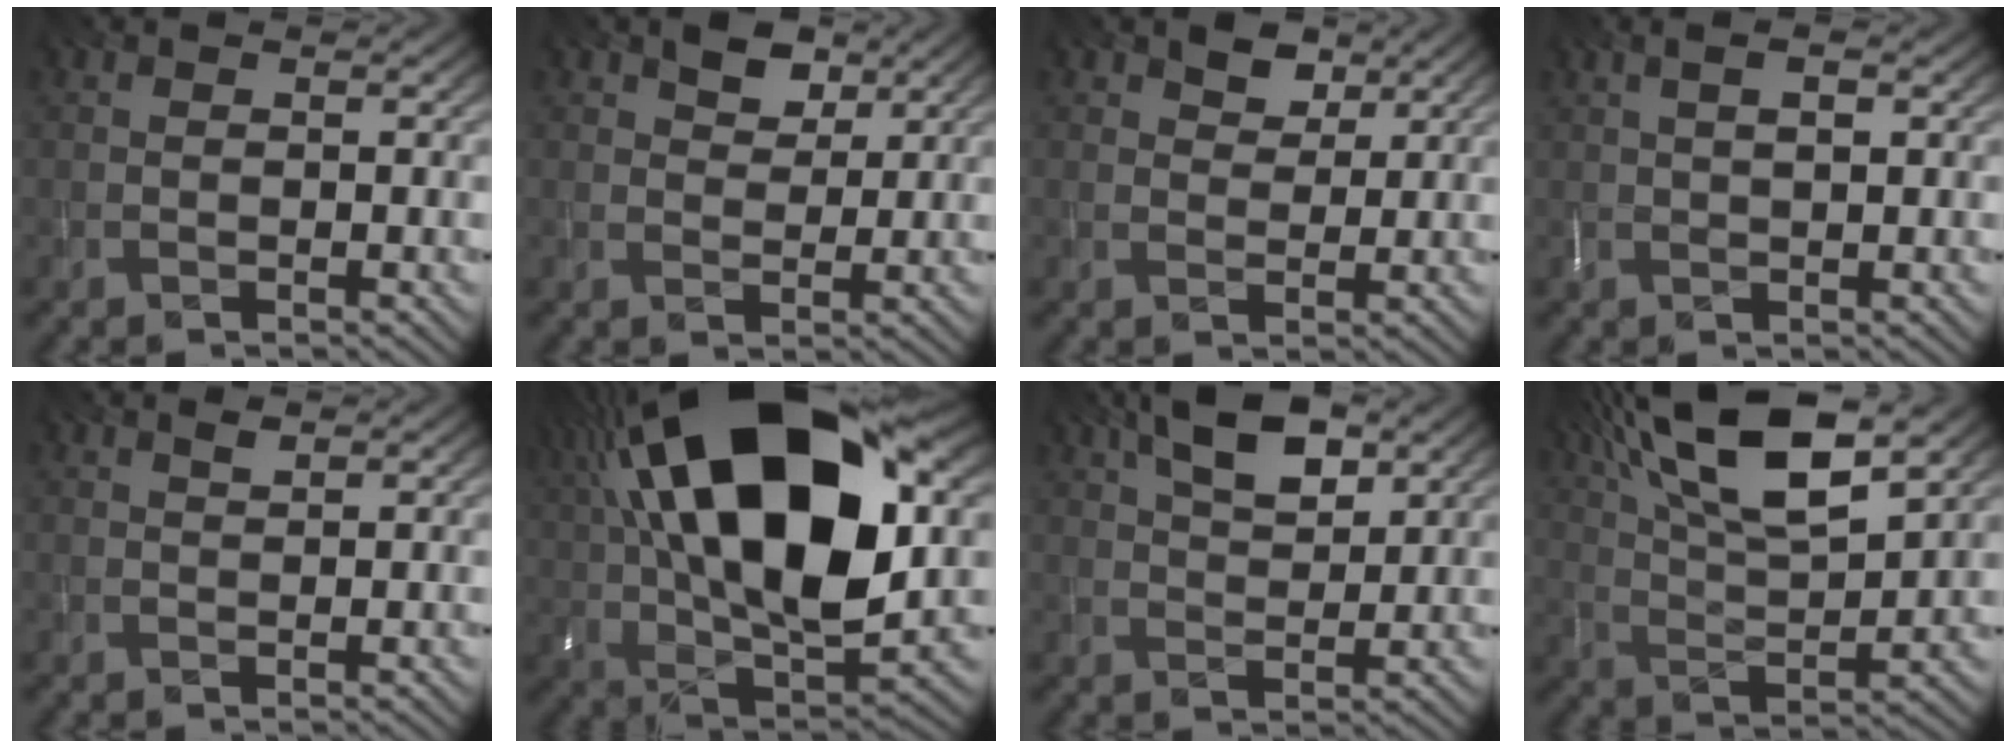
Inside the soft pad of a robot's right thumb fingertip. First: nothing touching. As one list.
[{"total": 3.5, "force": [2.2, 2.1, 1.8], "torque": [-0.035, -0.001, 0.037]}, {"total": 3.1, "force": [1.9, 1.9, 1.4], "torque": [-0.028, -0.002, 0.034]}, {"total": 2.8, "force": [1.0, 0.8, 2.5], "torque": [-0.045, 0.002, 0.022]}, {"total": 0.8, "force": [0.6, 0.2, 0.5], "torque": [-0.013, 0.000, 0.012]}, {"total": 22.9, "force": [6.8, 11.5, 18.5], "torque": [-0.382, 0.052, 0.109]}, {"total": 7.4, "force": [3.9, 3.4, 5.3], "torque": [-0.103, 0.011, 0.071]}, {"total": 15.5, "force": [8.9, 5.2, 11.6], "torque": [-0.241, 0.021, 0.147]}]